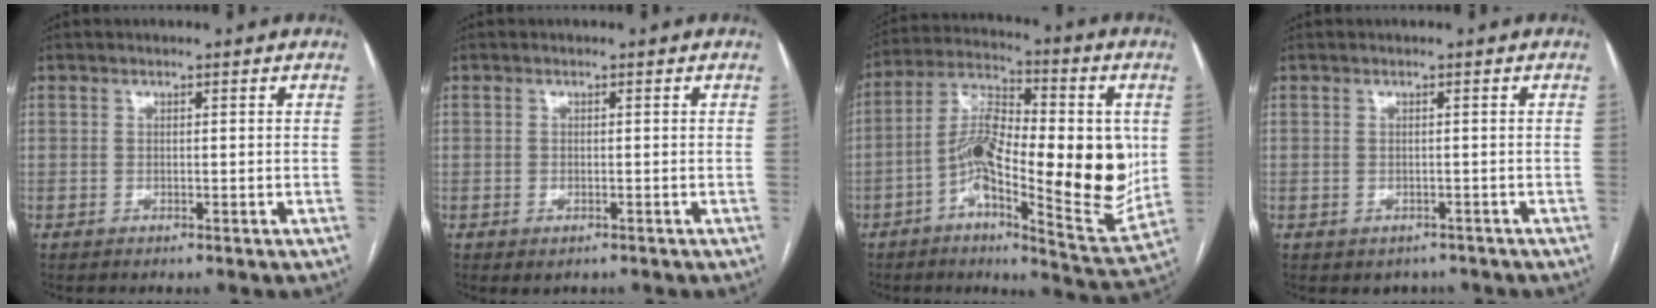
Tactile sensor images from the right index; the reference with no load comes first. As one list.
[{"total": 1.1, "force": [-0.6, 0.6, 0.7], "torque": [-0.011, -0.001, -0.003]}, {"total": 21.0, "force": [-1.4, 5.8, 20.1], "torque": [-0.324, 0.009, -0.023]}, {"total": 2.3, "force": [-1.7, 1.6, 0.4], "torque": [-0.002, 0.003, -0.019]}]